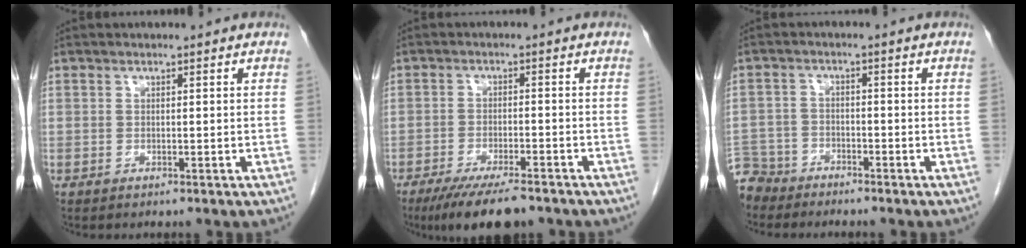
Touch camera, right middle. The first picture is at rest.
{"total": 9.5, "force": [-7.4, 1.9, 5.8], "torque": [-0.090, -0.018, -0.117]}
{"total": 6.4, "force": [-5.7, 2.7, -0.6], "torque": [0.007, -0.003, -0.114]}